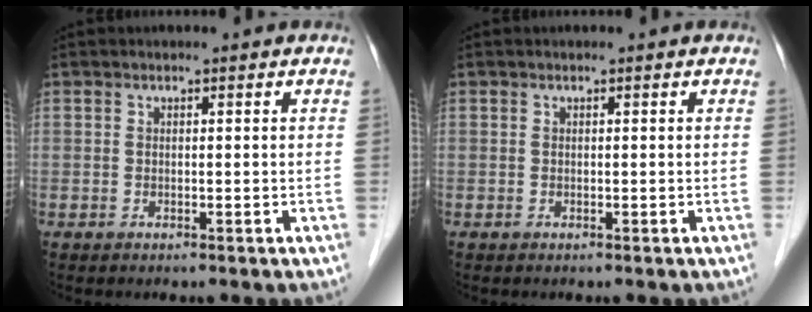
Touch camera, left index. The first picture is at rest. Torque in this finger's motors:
{"motor_torque": [0.00, 0.00, -0.01, 0.00]}